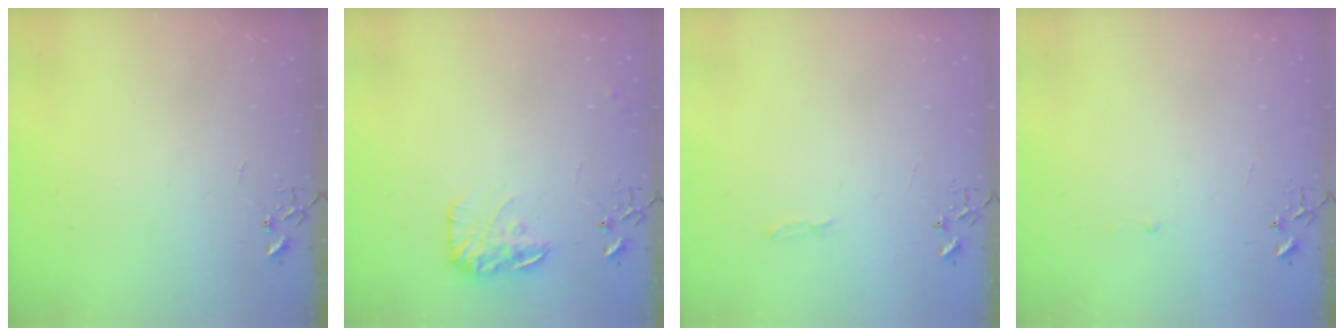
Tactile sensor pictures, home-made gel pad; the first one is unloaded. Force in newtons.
{"total": 13.3, "press": 13.3, "slide": 0.8}
{"total": 3.3, "press": 3.3, "slide": 0.4}
{"total": 1.8, "press": 1.8, "slide": 0.2}